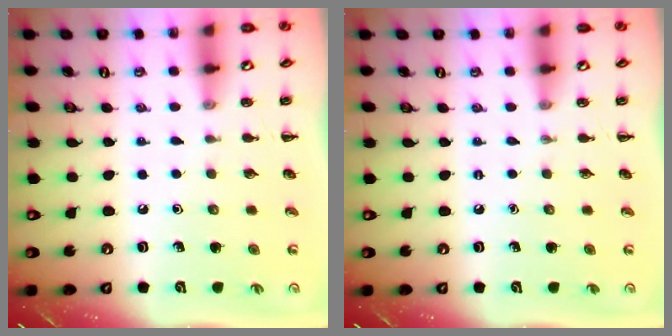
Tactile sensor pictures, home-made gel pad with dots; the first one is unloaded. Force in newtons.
{"total": 0.0}